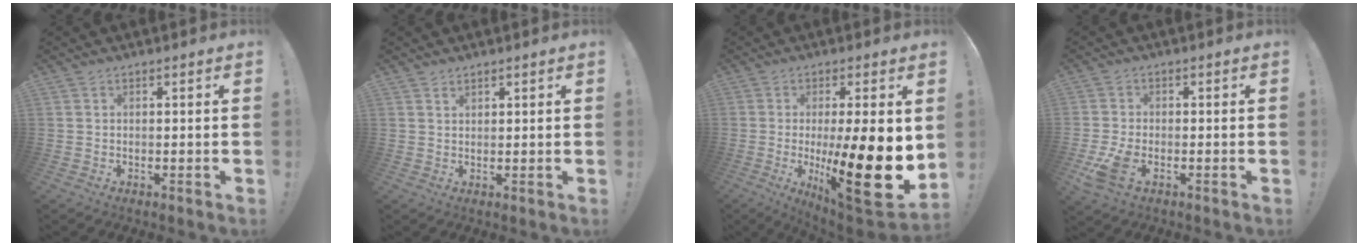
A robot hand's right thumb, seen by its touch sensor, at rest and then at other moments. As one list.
[{"total": 1.2, "force": [1.0, 0.4, 0.3], "torque": [0.001, -0.008, 0.018]}, {"total": 22.4, "force": [-2.5, 4.2, 21.8], "torque": [-0.354, -0.017, -0.032]}, {"total": 7.1, "force": [-3.1, 3.7, 5.1], "torque": [-0.115, -0.004, -0.055]}]